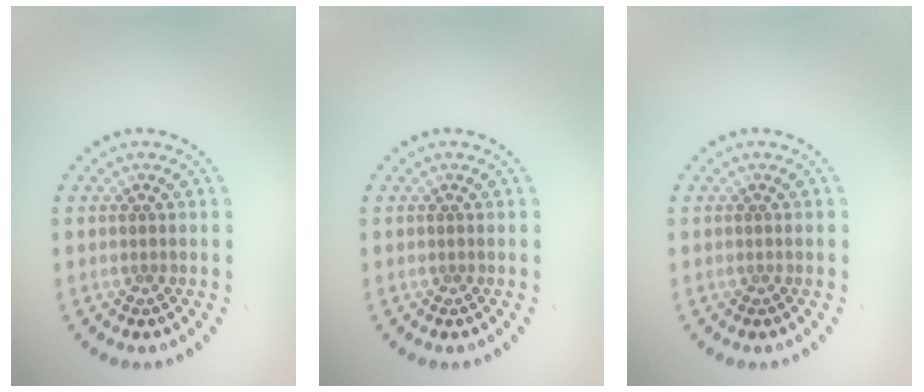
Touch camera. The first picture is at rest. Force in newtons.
{"total": 0.0}
{"total": 0.0}